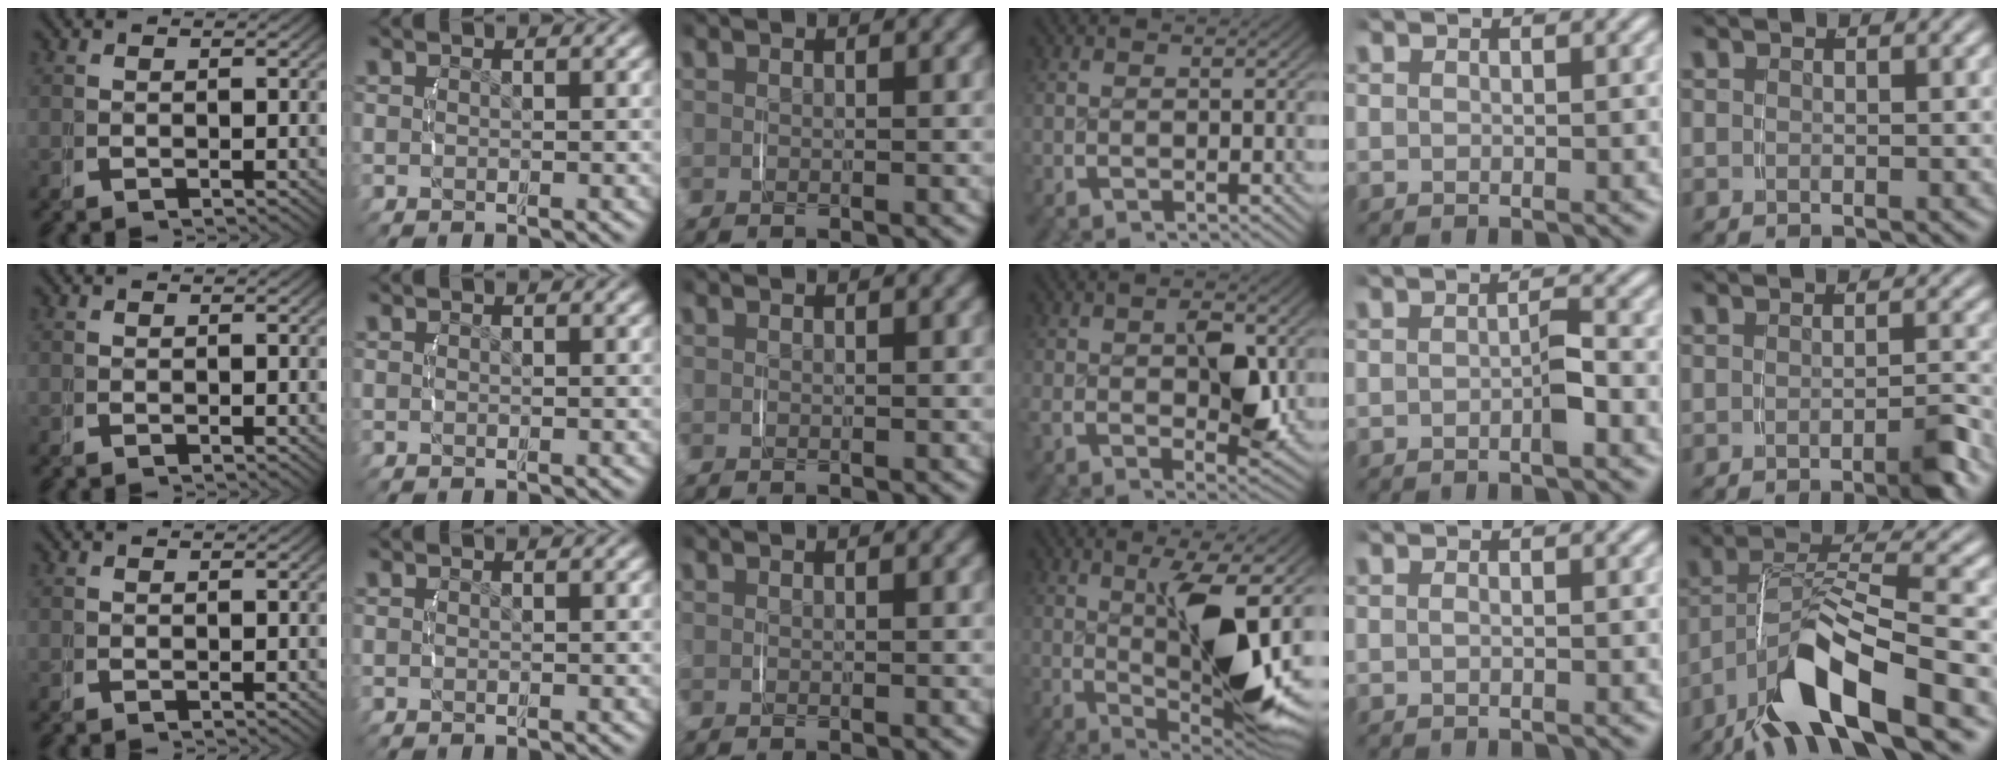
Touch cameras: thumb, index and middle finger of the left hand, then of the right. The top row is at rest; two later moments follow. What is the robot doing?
{"motion": "lift_and_place", "object": "jar lid"}